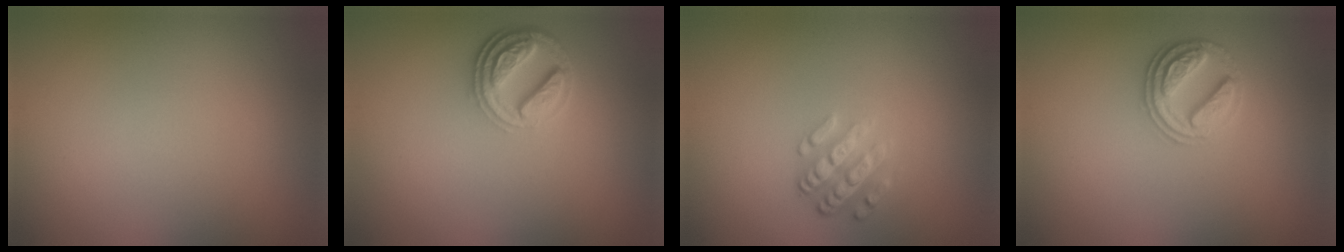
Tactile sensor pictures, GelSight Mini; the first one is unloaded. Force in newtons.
{"total": 3.9, "press": 3.1, "slide": 2.4}
{"total": 3.5, "press": 2.7, "slide": 2.2}
{"total": 2.9, "press": 2.8, "slide": 0.7}